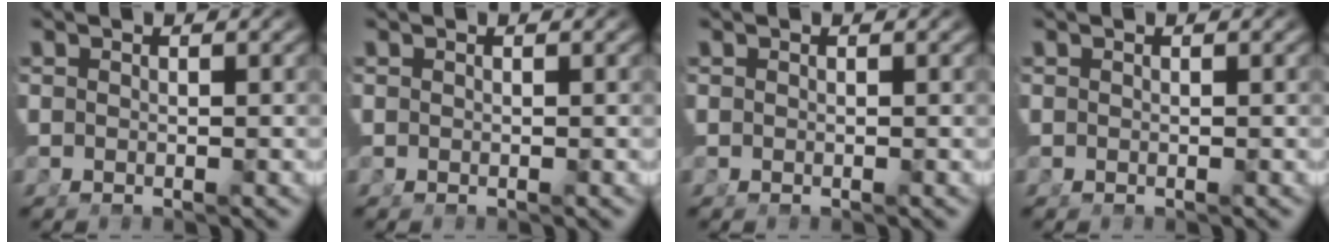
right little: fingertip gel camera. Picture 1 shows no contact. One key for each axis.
{"total": 0.0}
{"total": 0.0}
{"total": 0.0}